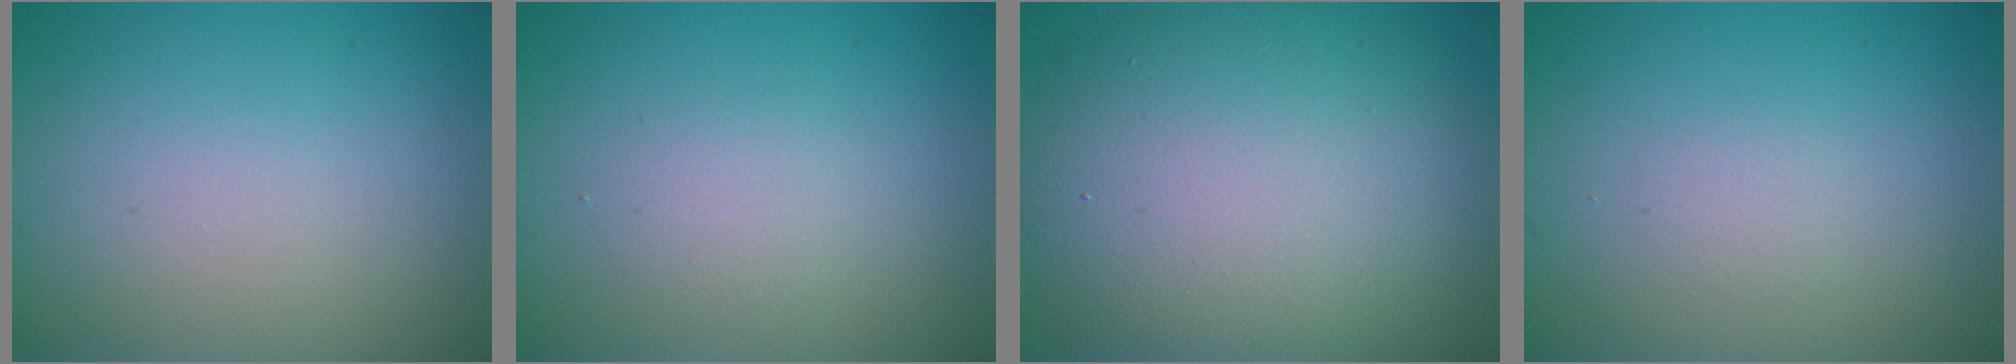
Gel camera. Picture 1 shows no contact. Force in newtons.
{"total": 1.6, "press": 1.6, "slide": 0.1}
{"total": 13.6, "press": 13.6, "slide": 0.9}
{"total": 0.8, "press": 0.8, "slide": 0.1}